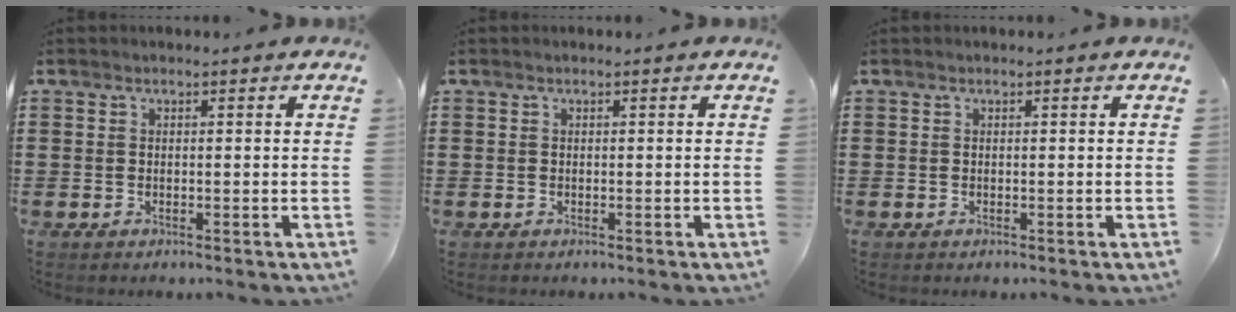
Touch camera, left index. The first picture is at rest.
{"total": 0.0}
{"total": 0.0}